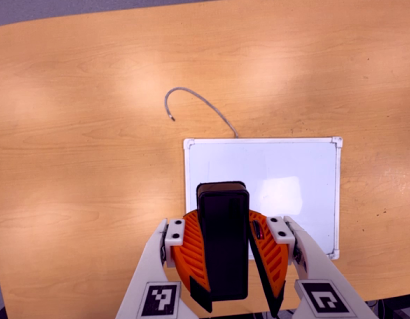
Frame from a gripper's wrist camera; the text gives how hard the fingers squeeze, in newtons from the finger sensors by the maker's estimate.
{"total": 10.5, "left": 10.4, "right": 10.5}